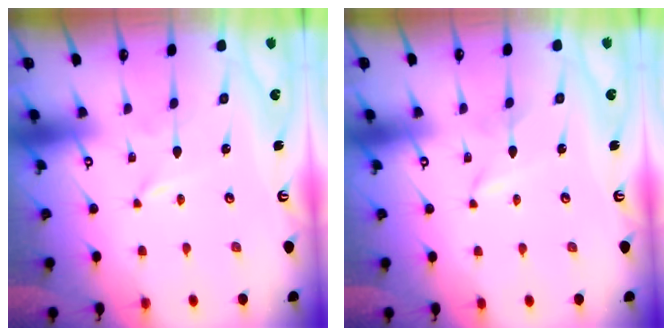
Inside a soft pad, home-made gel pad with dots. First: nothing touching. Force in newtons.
{"total": 1.2, "press": 1.2, "slide": 0.1}